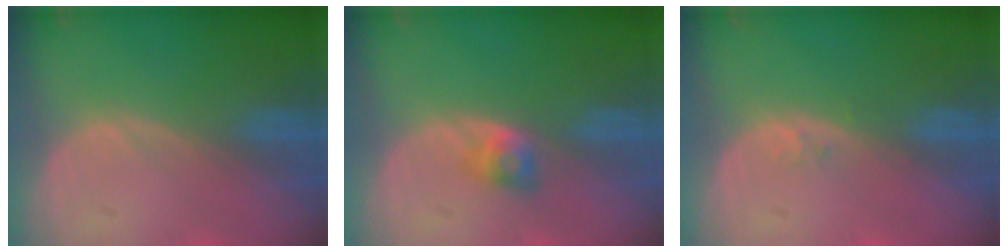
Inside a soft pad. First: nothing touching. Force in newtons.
{"total": 2.7, "press": 2.4, "slide": 1.1}
{"total": 0.8, "press": 0.6, "slide": 0.5}